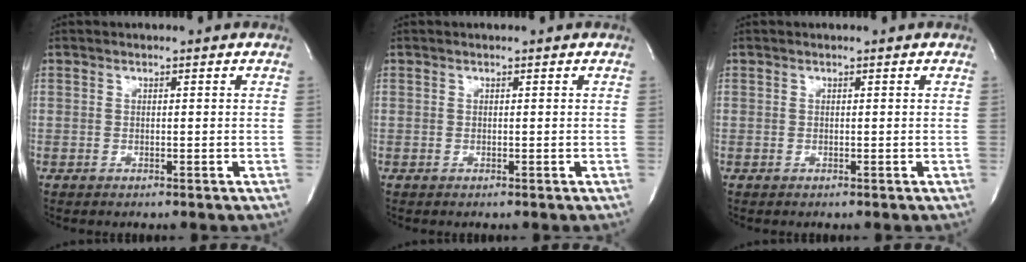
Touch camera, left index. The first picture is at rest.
{"total": 0.0}
{"total": 0.0}